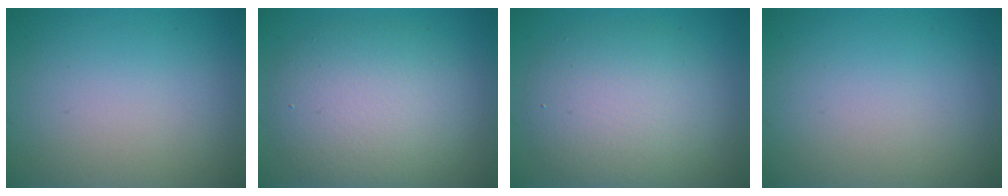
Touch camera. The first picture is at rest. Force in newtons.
{"total": 7.2, "press": 7.2, "slide": 0.3}
{"total": 6.3, "press": 6.3, "slide": 0.3}
{"total": 0.0}